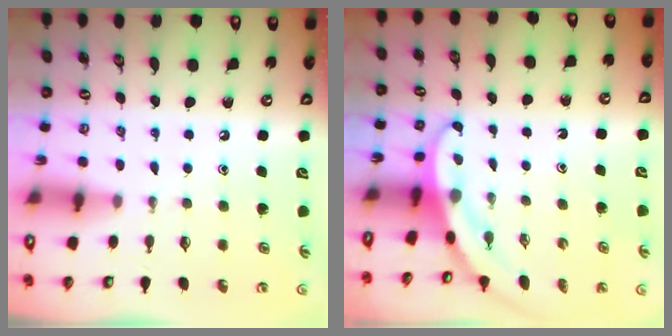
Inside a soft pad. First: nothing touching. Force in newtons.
{"total": 3.2, "press": 3.2, "slide": 0.2}